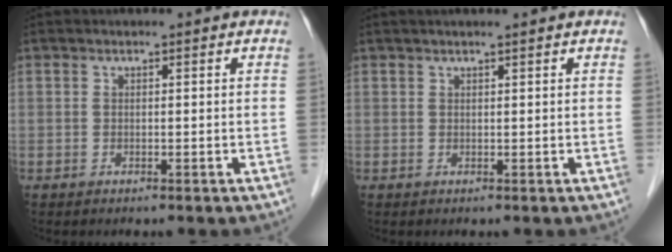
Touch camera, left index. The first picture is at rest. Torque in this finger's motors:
{"motor_torque": [0.10, -0.16, 0.06, 0.02]}